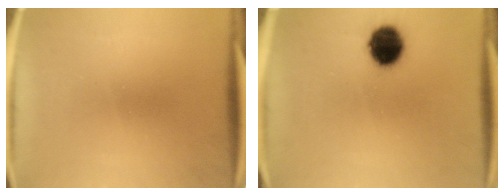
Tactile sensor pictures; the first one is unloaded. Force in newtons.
{"total": 10.7}